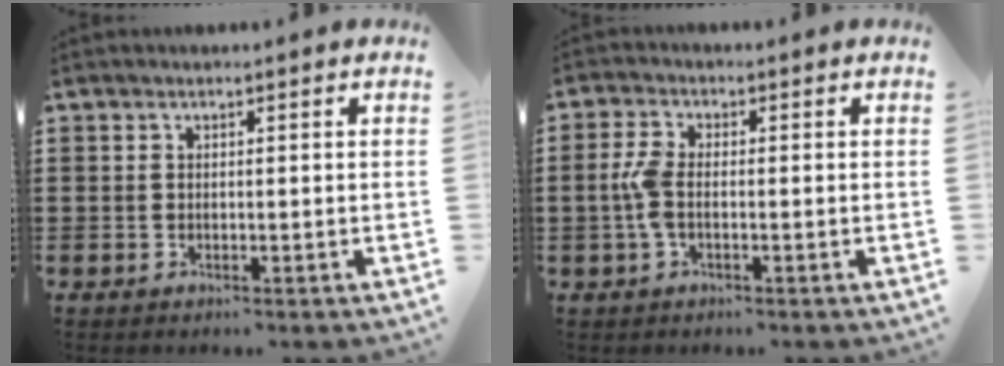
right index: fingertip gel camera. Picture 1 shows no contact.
{"total": 4.2, "force": [-0.7, 1.8, 3.8], "torque": [-0.096, -0.005, -0.022]}